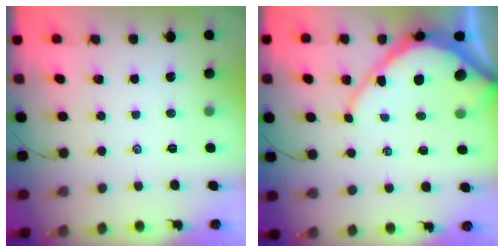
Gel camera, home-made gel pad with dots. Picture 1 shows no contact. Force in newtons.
{"total": 10.7, "press": 10.6, "slide": 1.0}